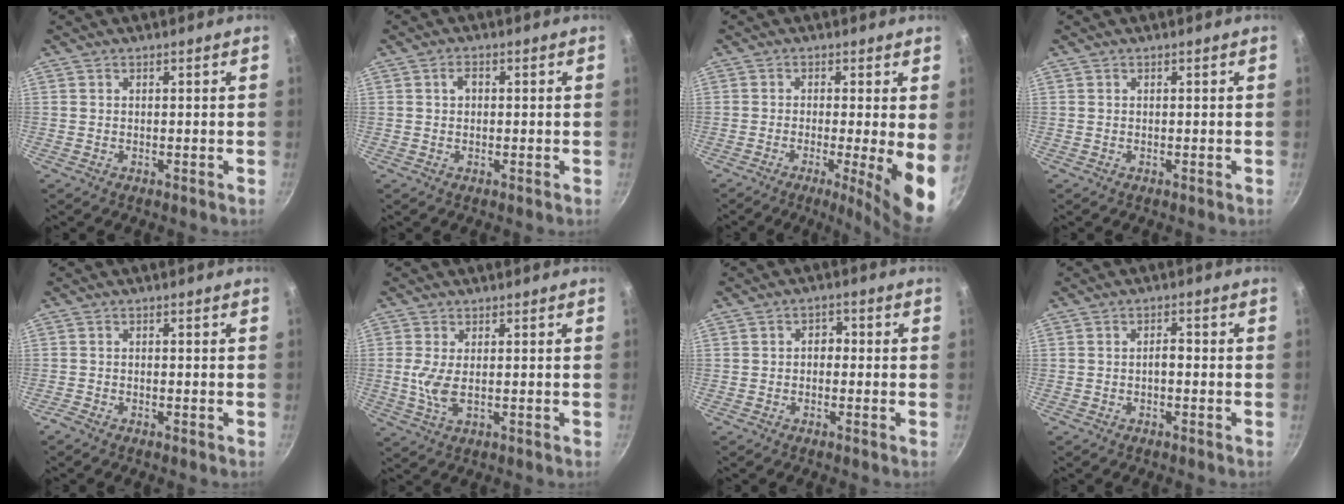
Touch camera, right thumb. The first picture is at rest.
{"total": 1.9, "force": [0.3, 1.3, 1.2], "torque": [-0.016, 0.004, 0.005]}
{"total": 9.6, "force": [-1.7, 1.3, 9.4], "torque": [-0.126, -0.007, -0.026]}
{"total": 0.0}
{"total": 1.2, "force": [-1.0, 0.3, 0.6], "torque": [-0.027, 0.011, -0.022]}
{"total": 4.4, "force": [0.1, 1.8, 4.1], "torque": [-0.093, -0.006, 0.006]}
{"total": 2.5, "force": [-0.4, 2.0, 1.5], "torque": [-0.008, 0.010, -0.011]}
{"total": 1.9, "force": [-0.6, 0.9, 1.6], "torque": [-0.020, 0.015, -0.011]}